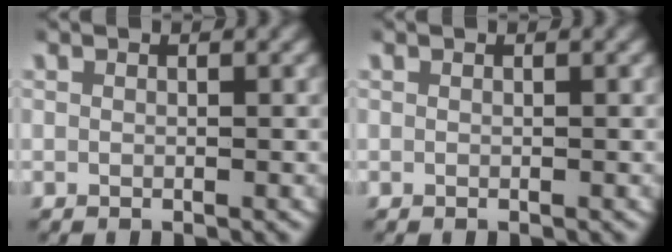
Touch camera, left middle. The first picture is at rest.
{"total": 0.0}